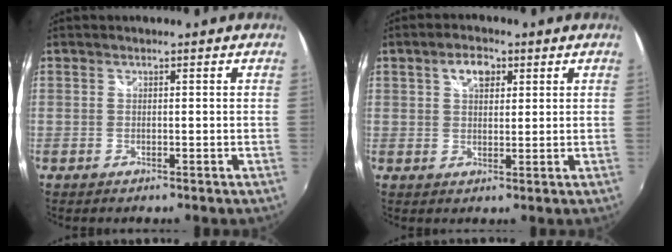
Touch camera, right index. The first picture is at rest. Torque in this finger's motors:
{"motor_torque": [0.02, 0.00, 0.16, 0.04]}